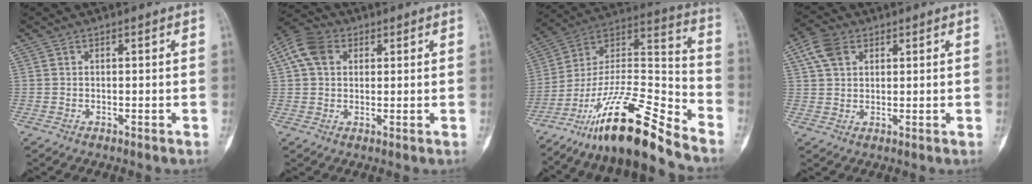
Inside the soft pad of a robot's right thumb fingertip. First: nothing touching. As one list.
[{"total": 6.7, "force": [2.4, 4.5, 4.3], "torque": [-0.086, 0.015, 0.039]}, {"total": 20.8, "force": [-16.1, 3.0, 12.7], "torque": [-0.234, 0.091, -0.290]}, {"total": 4.8, "force": [2.5, 2.7, 3.1], "torque": [-0.059, 0.003, 0.048]}]